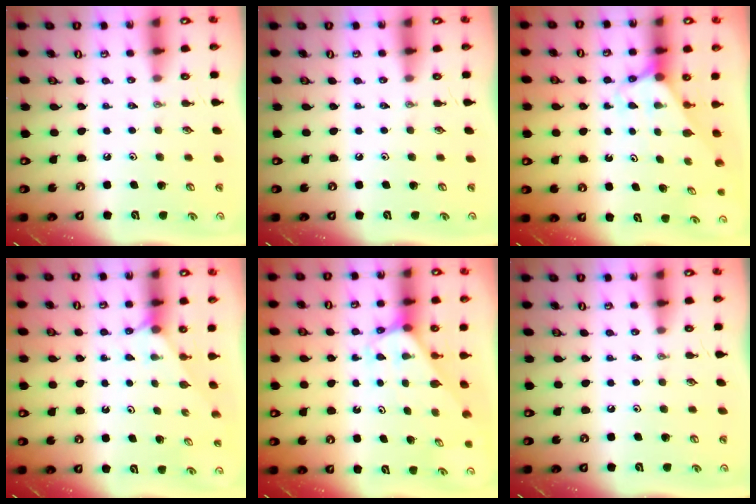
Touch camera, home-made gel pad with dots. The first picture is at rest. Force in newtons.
{"total": 0.0}
{"total": 2.6, "press": 2.6, "slide": 0.2}
{"total": 1.5, "press": 1.4, "slide": 0.2}
{"total": 3.6, "press": 3.6, "slide": 0.3}
{"total": 0.0}